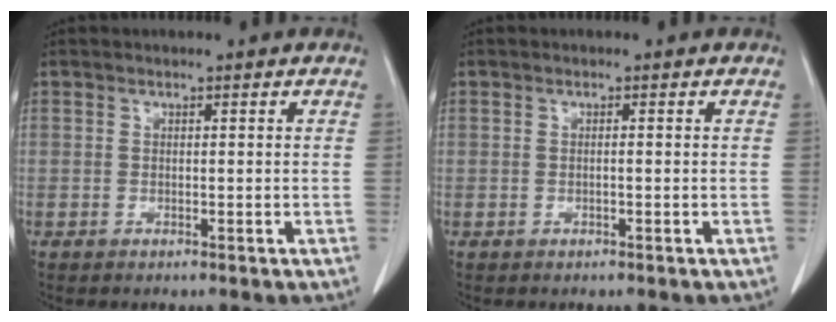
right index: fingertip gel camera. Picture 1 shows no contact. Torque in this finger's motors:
{"motor_torque": [-0.05, 0.02, 0.00, -0.01]}